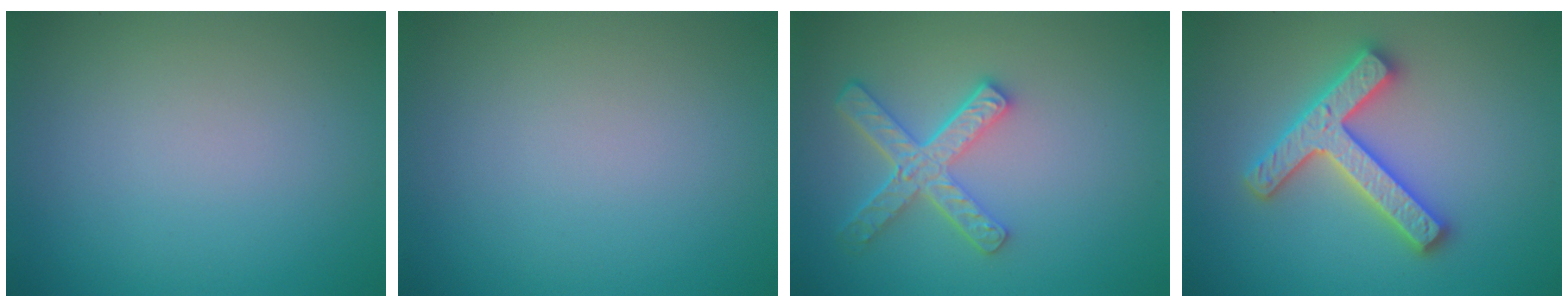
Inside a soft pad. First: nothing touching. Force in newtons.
{"total": 0.0}
{"total": 4.8, "press": 3.6, "slide": 3.1}
{"total": 4.7, "press": 4.6, "slide": 0.9}